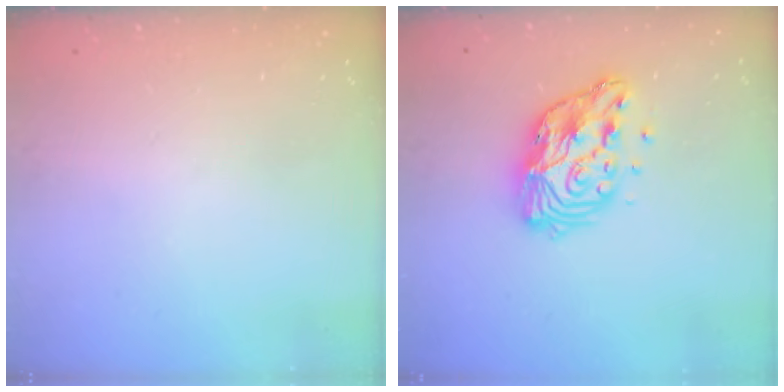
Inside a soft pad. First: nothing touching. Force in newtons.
{"total": 12.8, "press": 12.8, "slide": 1.0}